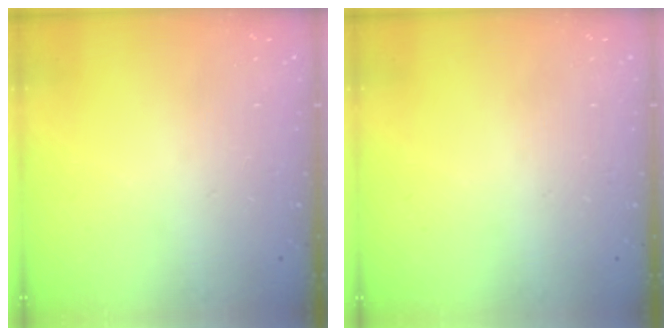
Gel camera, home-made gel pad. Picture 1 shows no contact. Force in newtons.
{"total": 0.0}